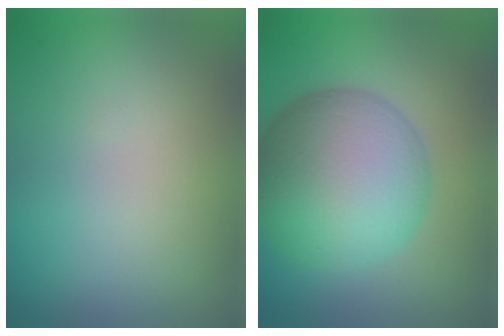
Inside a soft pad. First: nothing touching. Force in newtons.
{"total": 11.5, "press": 11.5, "slide": 0.1}